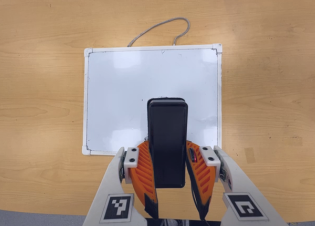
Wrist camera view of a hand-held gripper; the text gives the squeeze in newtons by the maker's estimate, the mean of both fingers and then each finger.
{"total": 8.1, "left": 6.5, "right": 9.7}